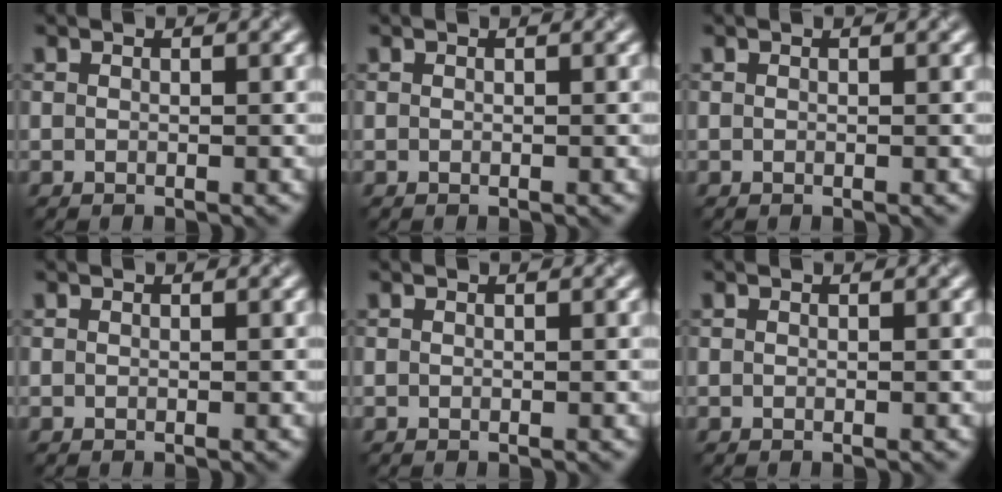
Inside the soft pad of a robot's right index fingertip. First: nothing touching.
{"total": 0.0}
{"total": 0.0}
{"total": 0.0}
{"total": 0.0}
{"total": 0.0}